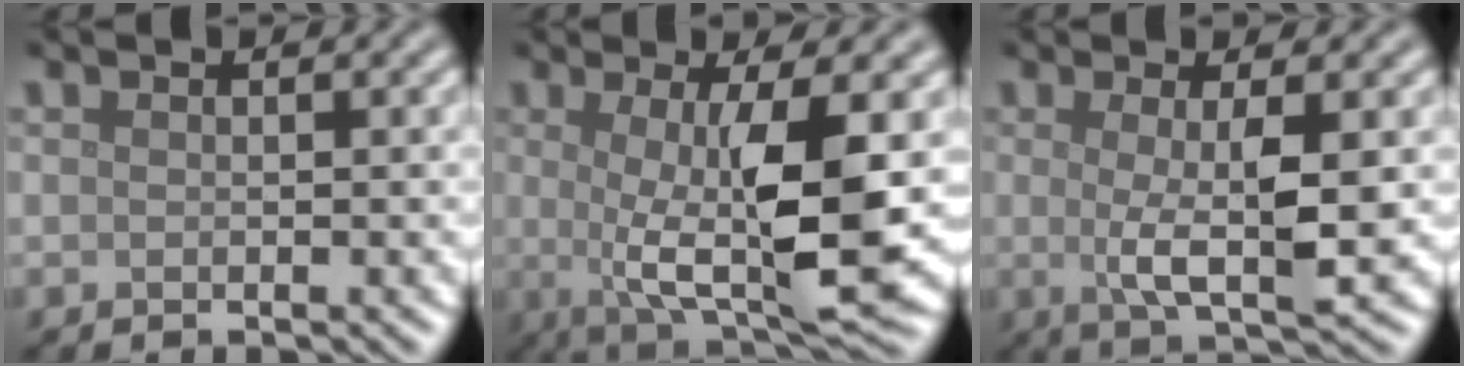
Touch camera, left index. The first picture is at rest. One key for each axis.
{"total": 8.5, "fx": 0.2, "fy": 1.9, "fz": 8.3, "tx": -0.135, "ty": -0.014, "tz": 0.009}
{"total": 4.5, "fx": 0.2, "fy": 0.9, "fz": 4.4, "tx": -0.076, "ty": -0.007, "tz": 0.002}